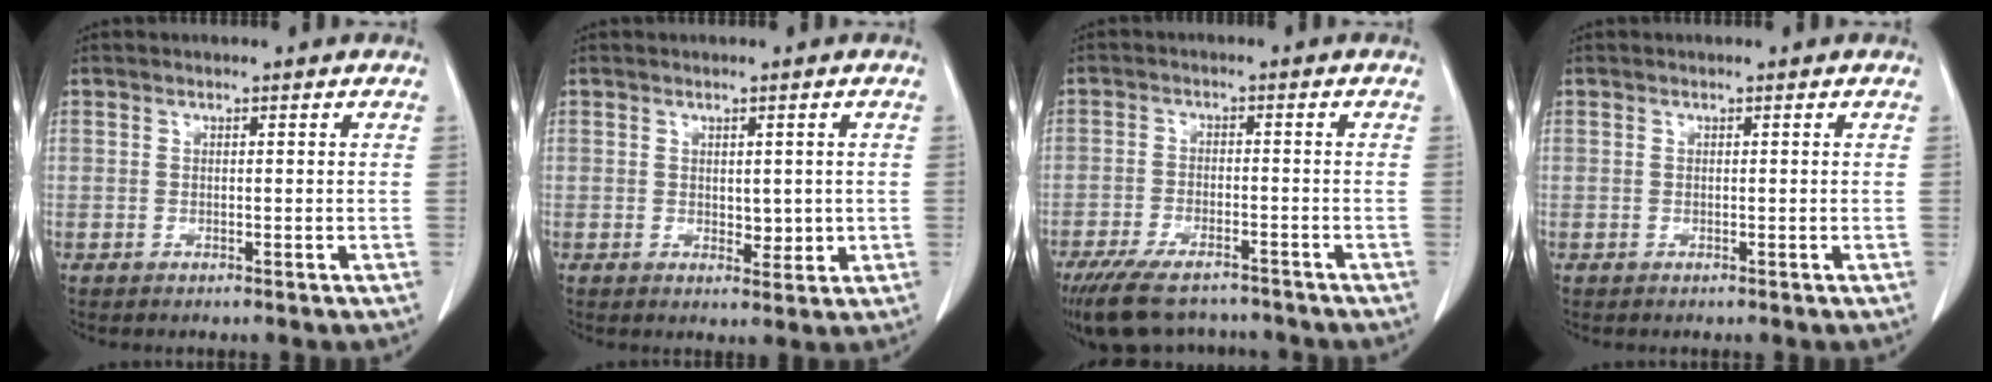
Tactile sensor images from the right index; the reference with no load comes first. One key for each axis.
{"total": 3.1, "fx": 0.2, "fy": 1.7, "fz": 2.6, "tx": -0.033, "ty": -0.007, "tz": 0.009}
{"total": 12.2, "fx": -10.1, "fy": 4.0, "fz": 5.5, "tx": -0.106, "ty": -0.010, "tz": -0.153}
{"total": 0.0}